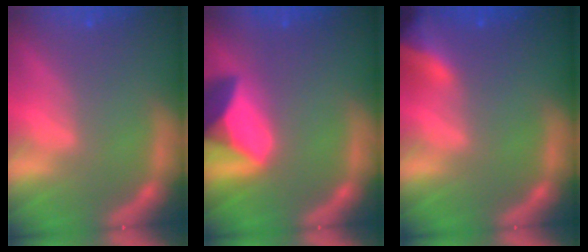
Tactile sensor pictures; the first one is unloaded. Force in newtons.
{"total": 9.4}
{"total": 6.5}